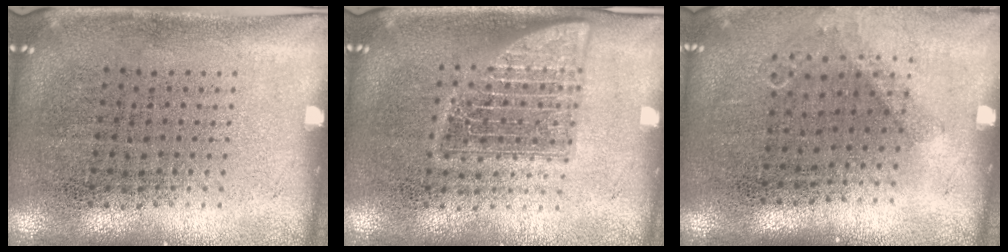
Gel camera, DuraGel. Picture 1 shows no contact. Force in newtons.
{"total": 2.3, "press": 2.3, "slide": 0.3}
{"total": 0.9, "press": 0.8, "slide": 0.3}